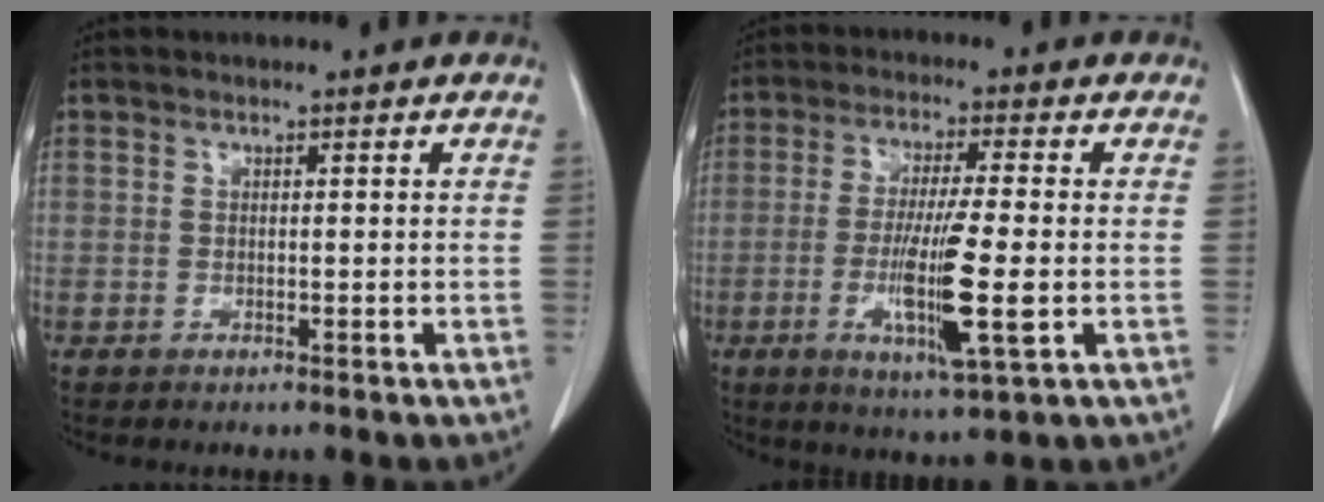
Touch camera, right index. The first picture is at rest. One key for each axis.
{"total": 11.2, "fx": -2.6, "fy": 0.3, "fz": 10.9, "tx": -0.200, "ty": -0.023, "tz": -0.048}